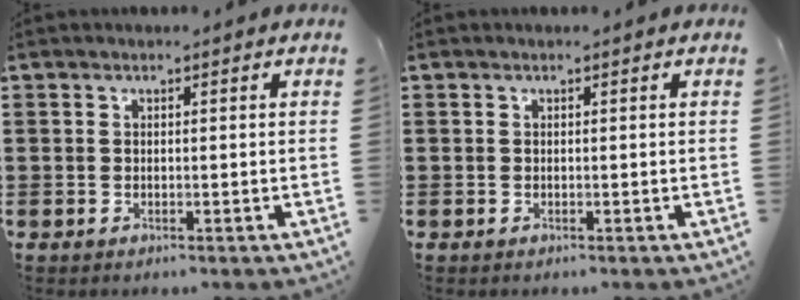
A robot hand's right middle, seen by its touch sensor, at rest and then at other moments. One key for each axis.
{"total": 0.0}